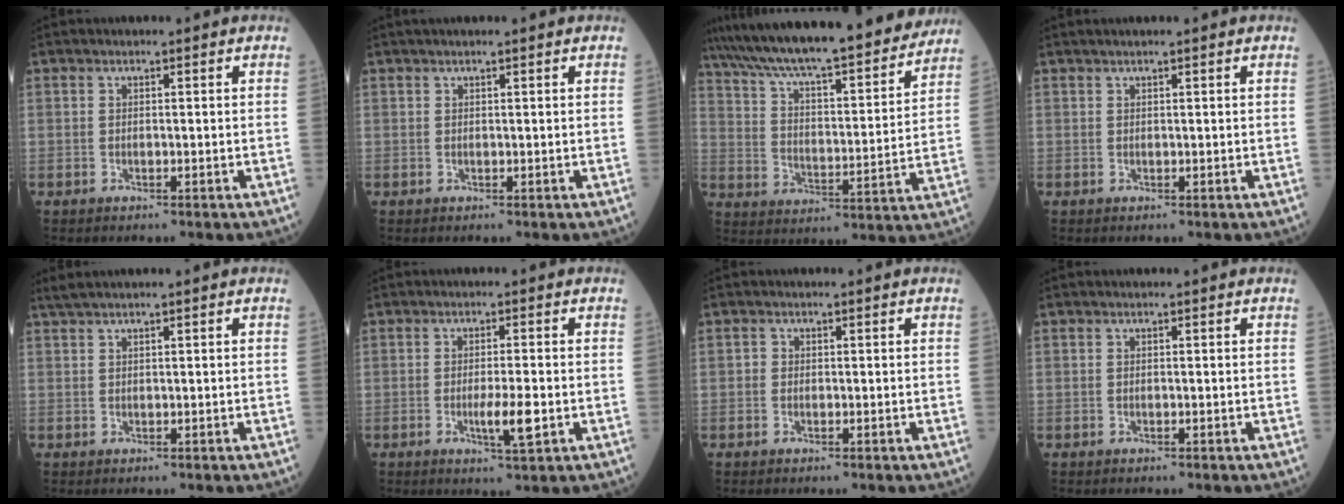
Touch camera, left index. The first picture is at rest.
{"total": 2.4, "force": [2.0, 0.0, 1.4], "torque": [-0.013, 0.029, 0.032]}
{"total": 26.4, "force": [23.2, 3.2, 12.2], "torque": [-0.206, -0.010, 0.335]}
{"total": 1.7, "force": [1.4, 0.0, 1.0], "torque": [-0.013, 0.022, 0.025]}
{"total": 1.6, "force": [1.2, -0.2, 0.9], "torque": [-0.021, 0.018, 0.029]}
{"total": 4.4, "force": [-1.2, 0.4, 4.2], "torque": [-0.078, -0.008, -0.019]}
{"total": 0.6, "force": [-0.1, 0.6, 0.1], "torque": [-0.003, 0.003, -0.006]}
{"total": 0.0}